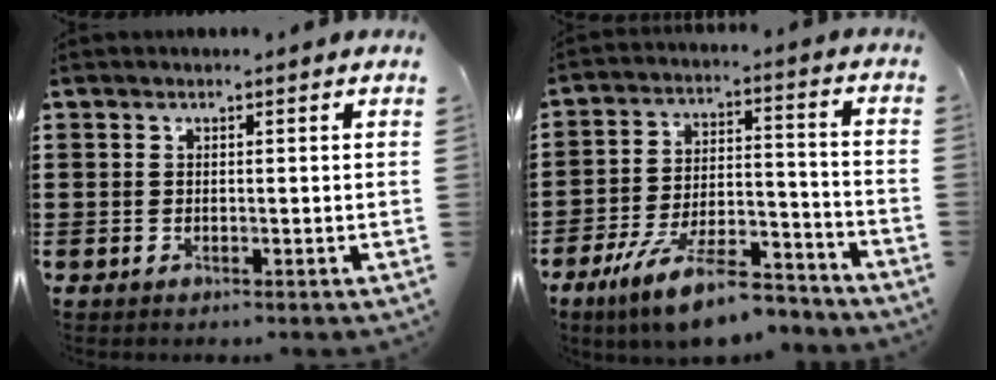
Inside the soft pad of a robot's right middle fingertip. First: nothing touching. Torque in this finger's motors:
{"motor_torque": [2.14, 0.00, 0.48, 0.17]}